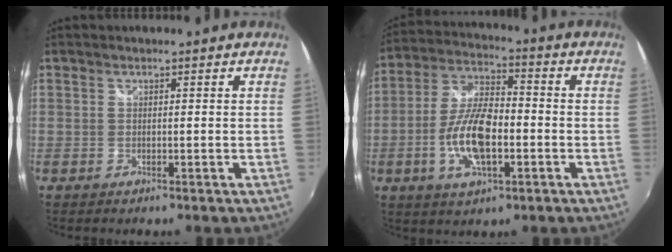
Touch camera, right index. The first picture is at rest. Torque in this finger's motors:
{"motor_torque": [0.49, -0.18, 0.48, 0.16]}